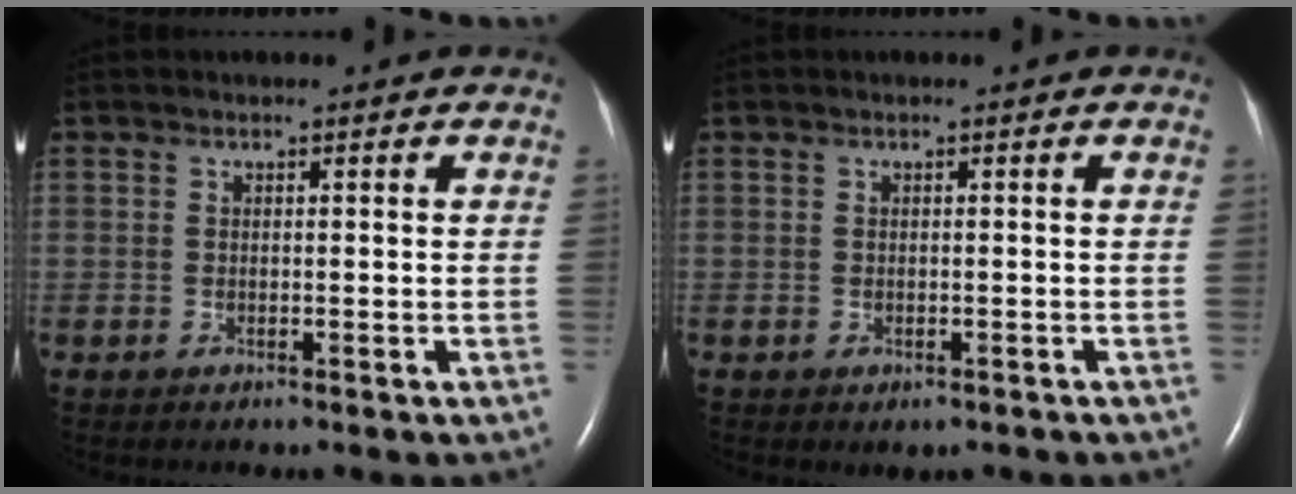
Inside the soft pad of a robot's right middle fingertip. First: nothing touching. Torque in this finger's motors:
{"motor_torque": [-0.02, 0.03, 0.02, 0.02]}